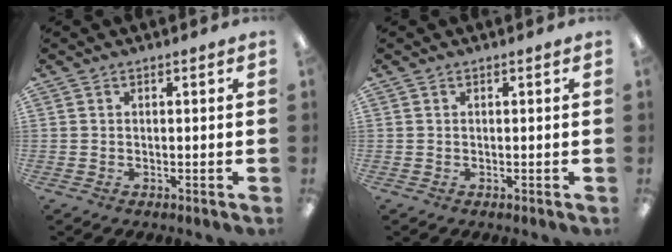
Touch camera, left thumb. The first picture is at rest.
{"total": 0.0}